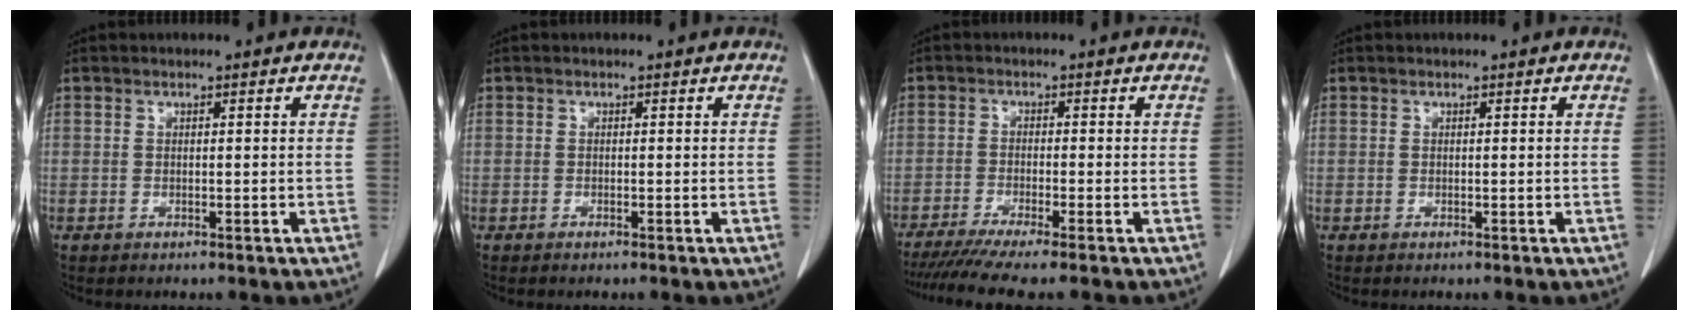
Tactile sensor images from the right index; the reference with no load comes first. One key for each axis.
{"total": 0.0}
{"total": 8.9, "fx": -7.5, "fy": -0.9, "fz": 4.7, "tx": -0.063, "ty": -0.022, "tz": -0.119}
{"total": 0.0}